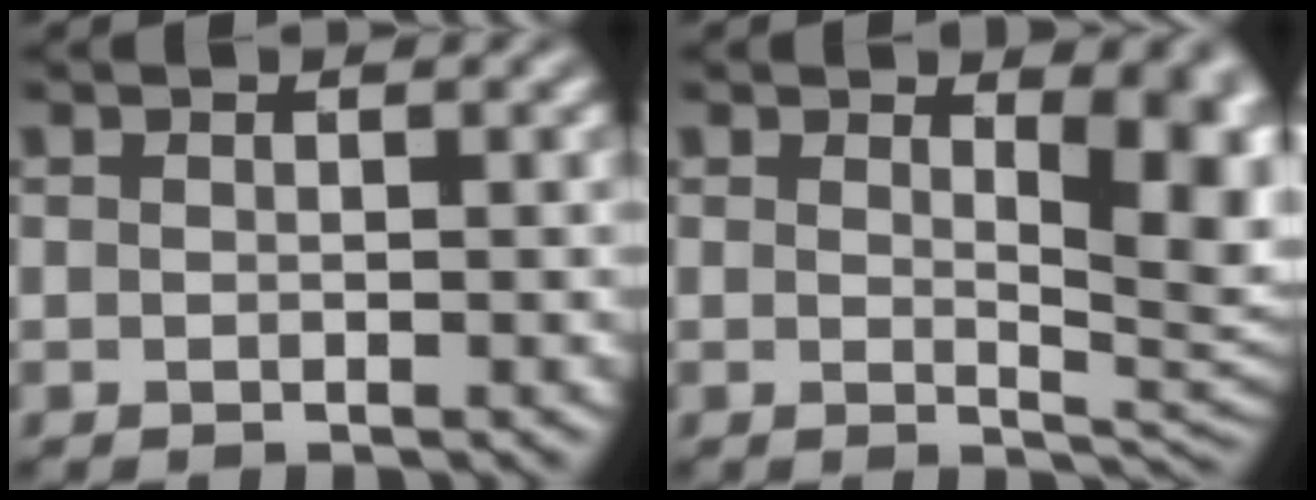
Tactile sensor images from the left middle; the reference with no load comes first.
{"total": 7.5, "force": [1.9, 3.2, 6.6], "torque": [-0.048, 0.000, 0.032]}